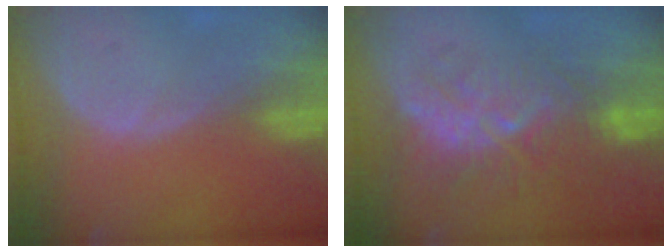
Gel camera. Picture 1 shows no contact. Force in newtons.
{"total": 9.1, "press": 8.7, "slide": 2.7}